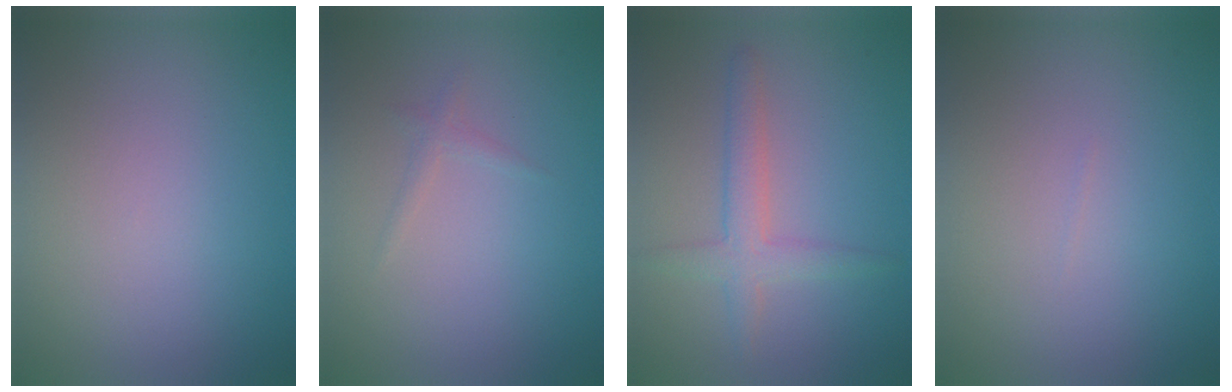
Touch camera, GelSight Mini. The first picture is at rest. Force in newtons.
{"total": 0.8, "press": 0.8, "slide": 0.1}
{"total": 2.9, "press": 2.9, "slide": 0.2}
{"total": 0.0}